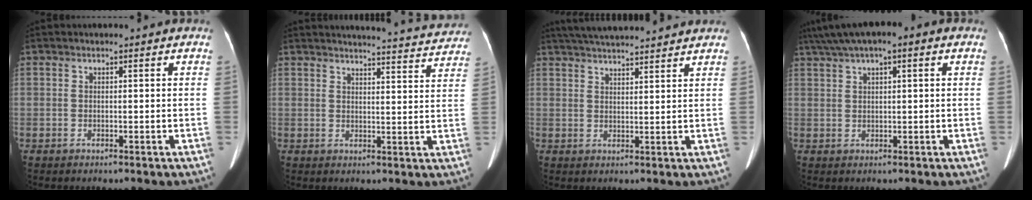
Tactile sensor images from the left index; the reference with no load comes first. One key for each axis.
{"total": 19.1, "fx": 18.4, "fy": 1.8, "fz": 4.6, "tx": -0.053, "ty": -0.032, "tz": 0.209}
{"total": 13.9, "fx": 12.7, "fy": 1.1, "fz": 5.6, "tx": -0.100, "ty": 0.039, "tz": 0.187}
{"total": 8.7, "fx": 5.2, "fy": 2.2, "fz": 6.6, "tx": -0.118, "ty": 0.043, "tz": 0.085}